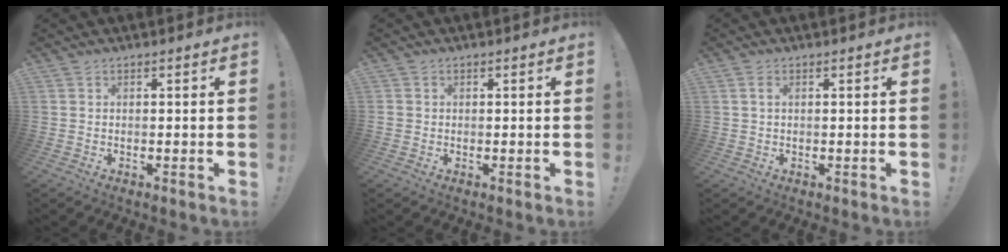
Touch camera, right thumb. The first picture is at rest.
{"total": 1.1, "force": [-0.2, 1.0, 0.4], "torque": [-0.013, 0.005, -0.002]}
{"total": 1.3, "force": [0.2, 0.6, 1.1], "torque": [-0.026, 0.004, 0.004]}